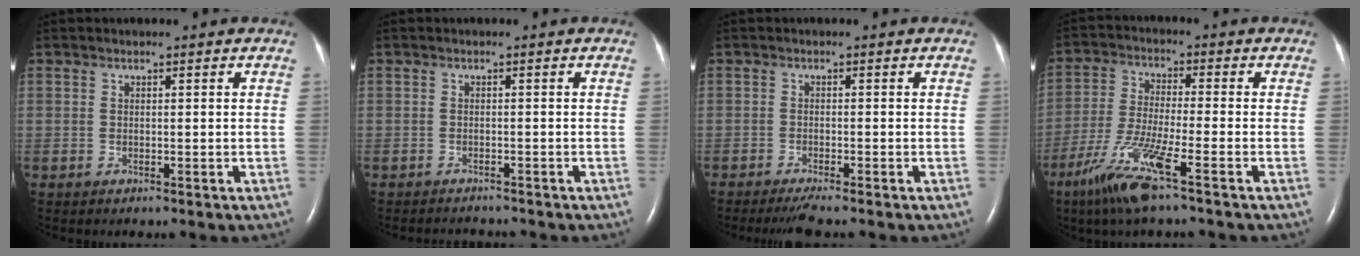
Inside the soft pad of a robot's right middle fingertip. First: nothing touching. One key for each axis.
{"total": 3.0, "fx": -2.9, "fy": 0.3, "fz": 0.5, "tx": -0.005, "ty": -0.010, "tz": -0.039}
{"total": 3.2, "fx": -2.6, "fy": -0.2, "fz": 1.8, "tx": -0.034, "ty": -0.008, "tz": -0.043}
{"total": 9.9, "fx": -5.8, "fy": -0.1, "fz": 8.0, "tx": -0.172, "ty": -0.028, "tz": -0.117}